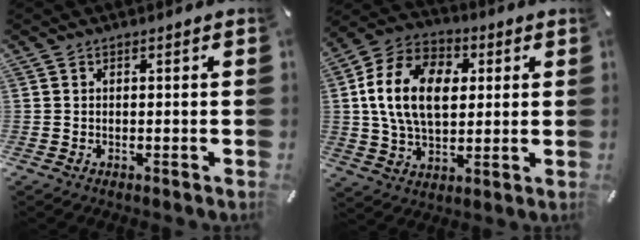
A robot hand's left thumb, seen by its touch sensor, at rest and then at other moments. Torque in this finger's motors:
{"motor_torque": [1.21, 1.30, 2.15, -0.62, 0.46]}